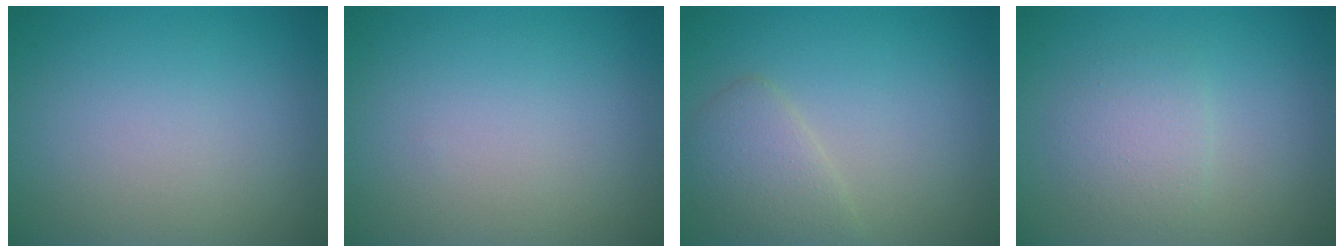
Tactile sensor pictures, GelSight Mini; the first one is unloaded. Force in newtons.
{"total": 0.0}
{"total": 2.7, "press": 2.7, "slide": 0.1}
{"total": 2.3, "press": 2.3, "slide": 0.0}